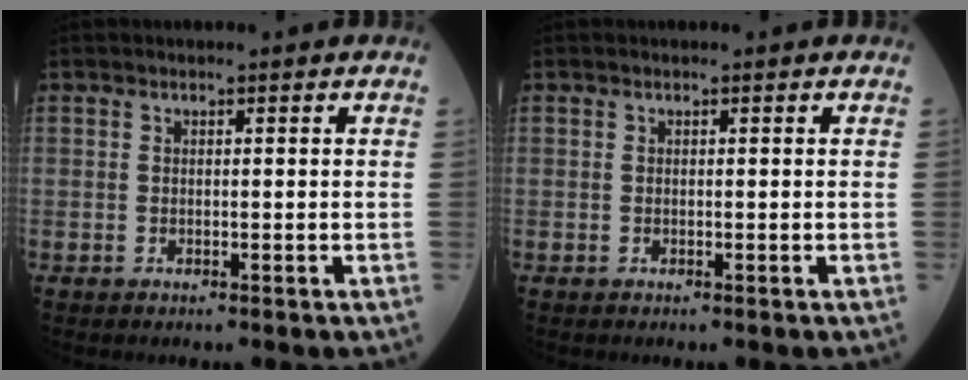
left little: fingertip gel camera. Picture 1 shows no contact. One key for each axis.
{"total": 0.0}